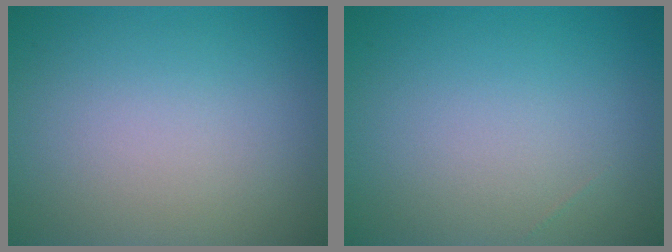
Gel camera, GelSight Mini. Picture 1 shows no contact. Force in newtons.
{"total": 0.0}